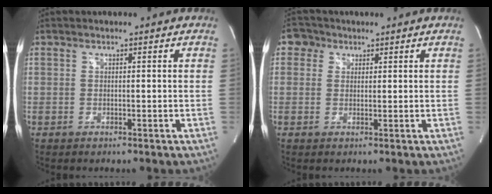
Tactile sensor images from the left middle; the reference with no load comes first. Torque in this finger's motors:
{"motor_torque": [0.05, 0.03, -0.02, 0.01]}